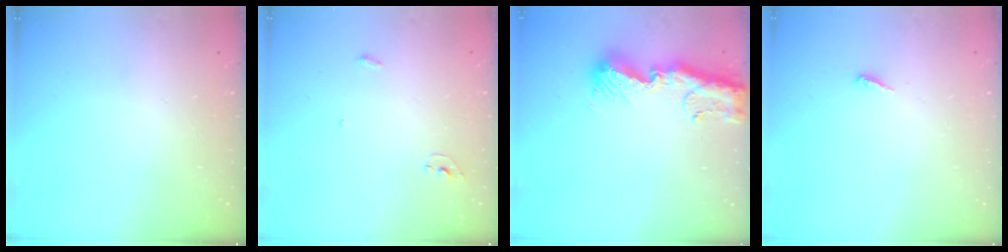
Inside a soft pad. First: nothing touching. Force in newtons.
{"total": 5.6, "press": 3.9, "slide": 4.1}
{"total": 12.2, "press": 12.1, "slide": 0.8}
{"total": 3.2, "press": 3.2, "slide": 0.2}